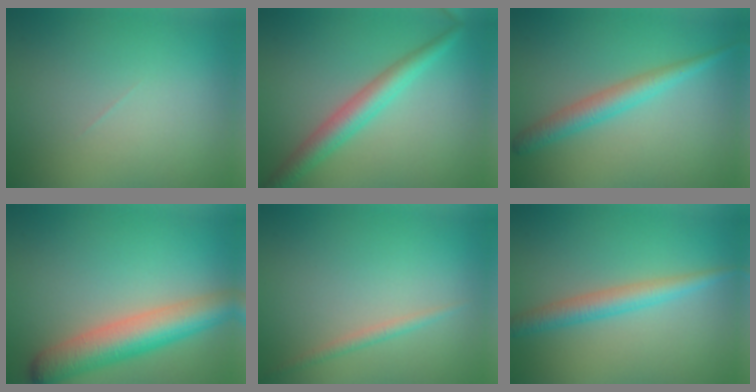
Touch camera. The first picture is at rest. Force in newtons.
{"total": 3.6, "press": 3.6, "slide": 0.0}
{"total": 2.9, "press": 2.9, "slide": 0.0}
{"total": 6.1, "press": 6.1, "slide": 0.3}
{"total": 1.1, "press": 1.1, "slide": 0.0}
{"total": 2.9, "press": 2.9, "slide": 0.1}